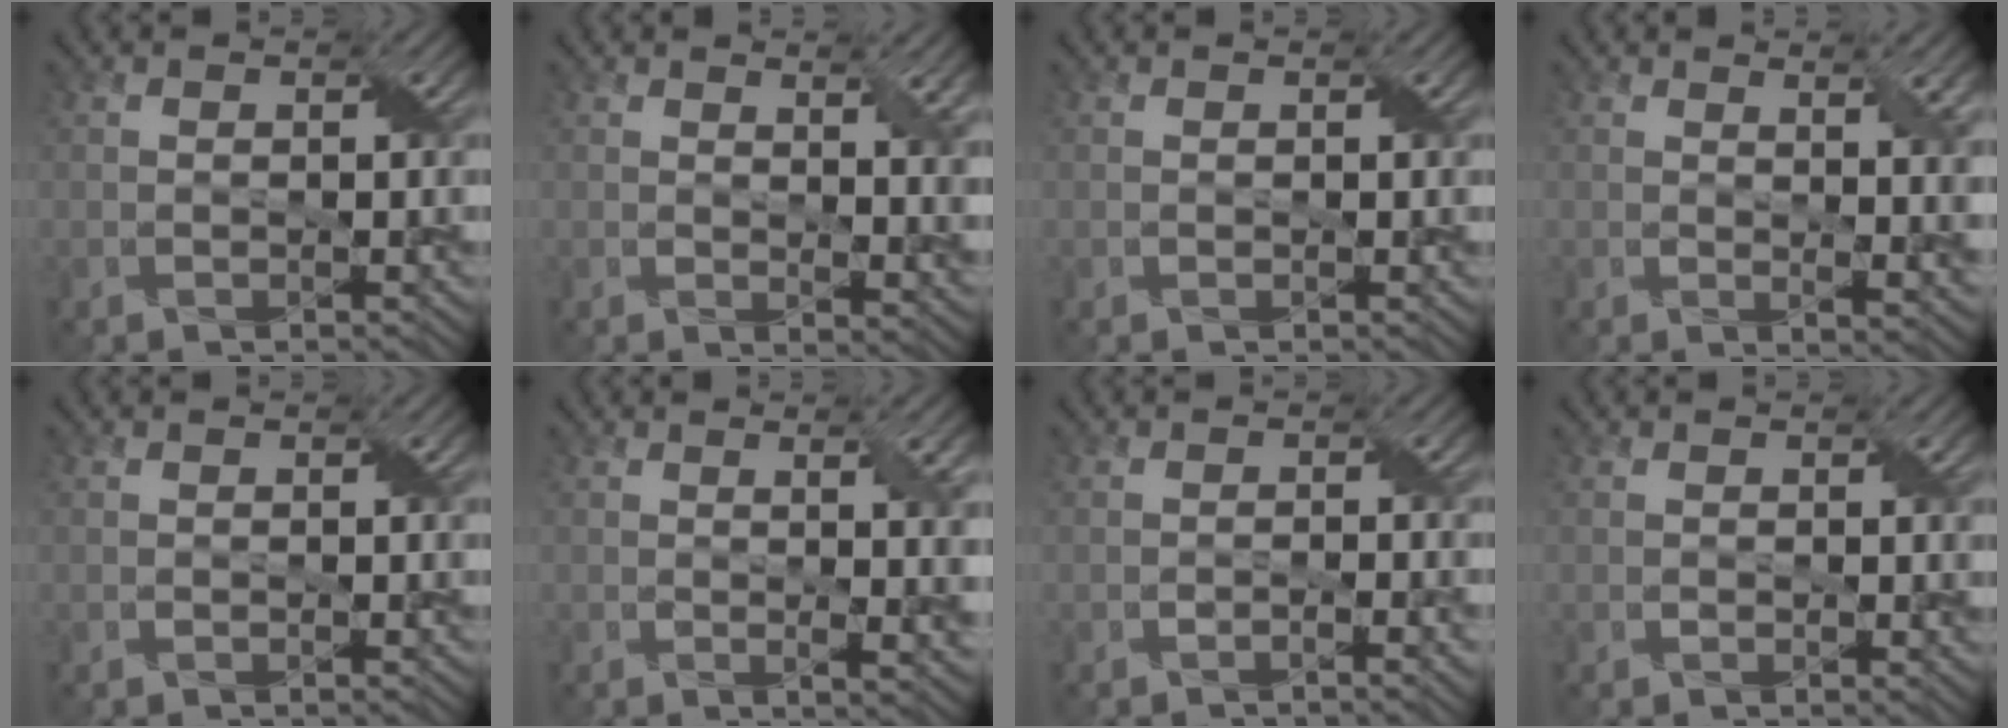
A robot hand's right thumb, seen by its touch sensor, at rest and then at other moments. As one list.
[{"total": 5.5, "force": [2.4, 2.1, 4.5], "torque": [-0.063, -0.005, 0.054]}, {"total": 0.0}, {"total": 6.0, "force": [2.0, 1.7, 5.4], "torque": [-0.072, -0.002, 0.038]}, {"total": 0.0}, {"total": 5.9, "force": [1.0, 1.4, 5.6], "torque": [-0.078, -0.001, 0.020]}, {"total": 1.4, "force": [-0.8, 0.1, 1.2], "torque": [-0.022, 0.003, -0.014]}, {"total": 0.8, "force": [0.3, 0.5, 0.6], "torque": [-0.008, -0.001, 0.007]}]